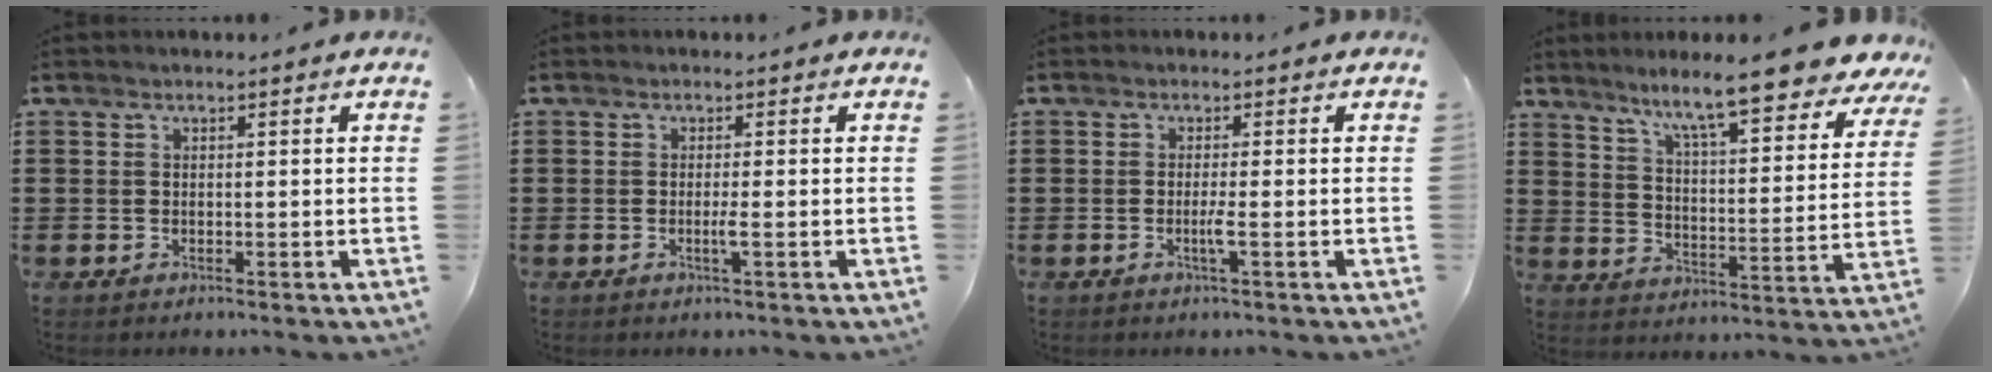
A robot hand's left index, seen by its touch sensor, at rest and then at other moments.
{"total": 1.6, "force": [-0.3, -0.2, 1.6], "torque": [-0.028, -0.004, -0.007]}
{"total": 2.0, "force": [-0.6, -0.3, 1.9], "torque": [-0.033, -0.005, -0.012]}
{"total": 10.3, "force": [8.9, -0.2, 5.3], "torque": [-0.119, -0.059, 0.143]}